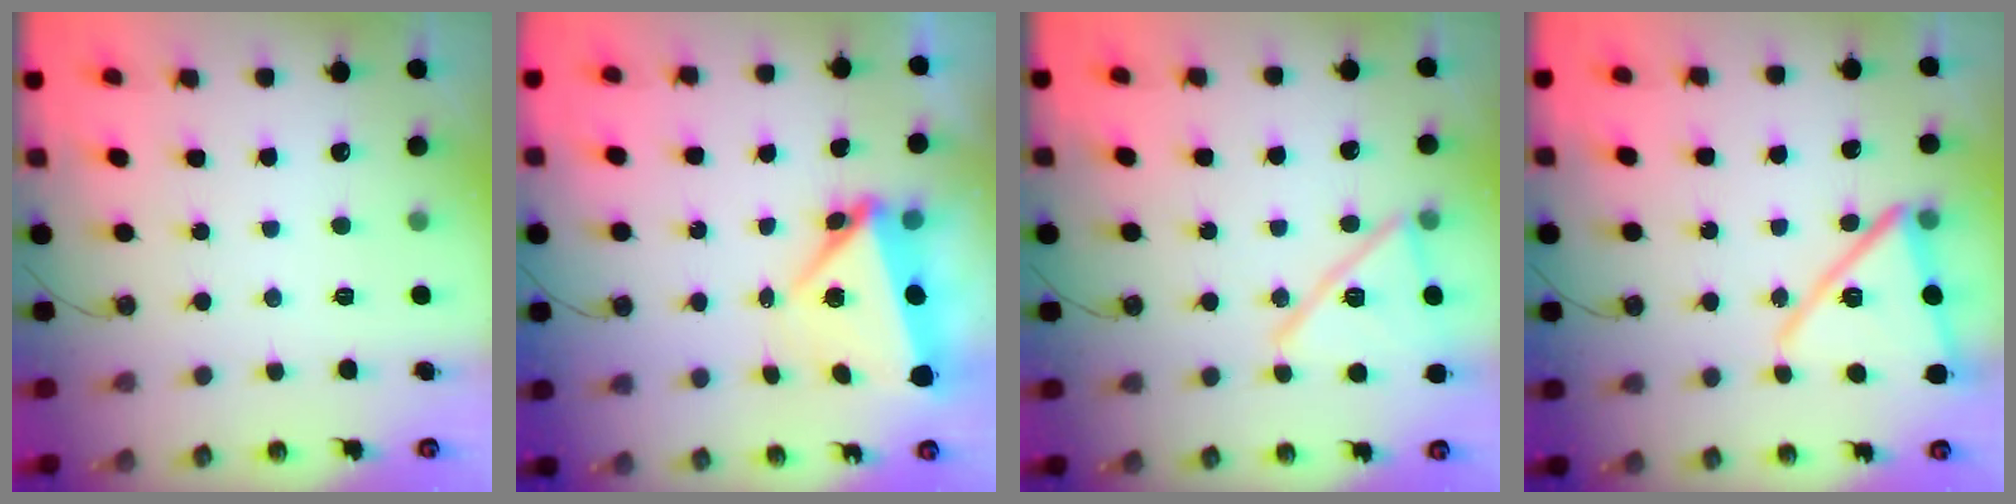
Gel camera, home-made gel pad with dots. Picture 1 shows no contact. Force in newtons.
{"total": 5.3, "press": 5.0, "slide": 1.6}
{"total": 15.8, "press": 15.8, "slide": 1.1}
{"total": 15.1, "press": 15.0, "slide": 1.3}